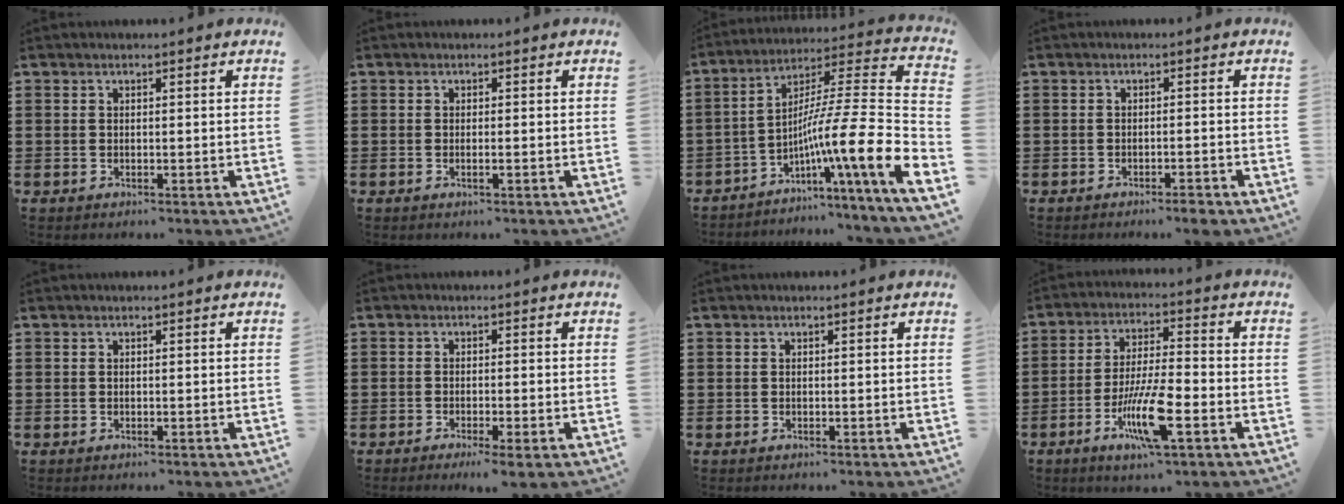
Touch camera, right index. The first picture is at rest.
{"total": 0.7, "force": [-0.3, 0.0, 0.6], "torque": [-0.011, -0.004, -0.005]}
{"total": 13.2, "force": [-4.3, -0.3, 12.5], "torque": [-0.212, -0.049, -0.094]}
{"total": 2.0, "force": [-1.7, -0.1, 1.0], "torque": [-0.017, 0.000, -0.033]}
{"total": 0.0}
{"total": 1.7, "force": [-1.3, -0.3, 1.0], "torque": [-0.017, -0.003, -0.023]}
{"total": 0.0}
{"total": 10.6, "force": [-4.4, 2.2, 9.3], "torque": [-0.187, -0.008, -0.081]}